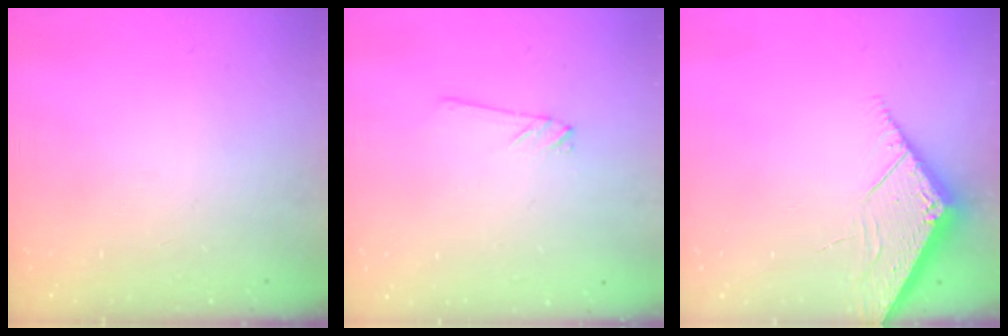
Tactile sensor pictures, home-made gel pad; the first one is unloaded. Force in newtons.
{"total": 0.8, "press": 0.8, "slide": 0.1}
{"total": 4.1, "press": 4.1, "slide": 0.4}